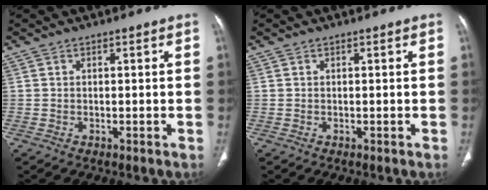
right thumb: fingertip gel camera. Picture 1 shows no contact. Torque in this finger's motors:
{"motor_torque": [0.00, 0.00, 0.17, 0.18, 0.01]}